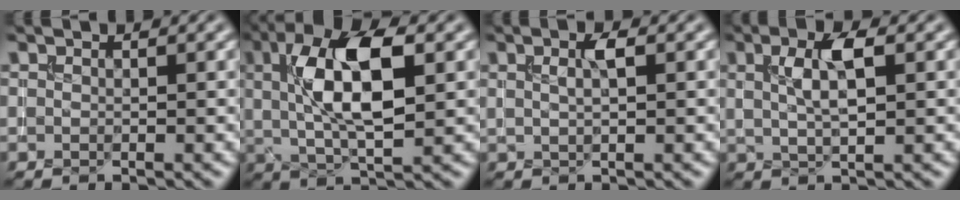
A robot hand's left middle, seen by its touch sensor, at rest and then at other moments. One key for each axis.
{"total": 9.1, "fx": 1.9, "fy": 3.6, "fz": 8.1, "tx": -0.142, "ty": 0.012, "tz": 0.029}
{"total": 1.9, "fx": 0.7, "fy": 0.5, "fz": 1.7, "tx": -0.032, "ty": 0.003, "tz": 0.012}
{"total": 4.0, "fx": 1.2, "fy": 1.2, "fz": 3.6, "tx": -0.070, "ty": 0.008, "tz": 0.022}